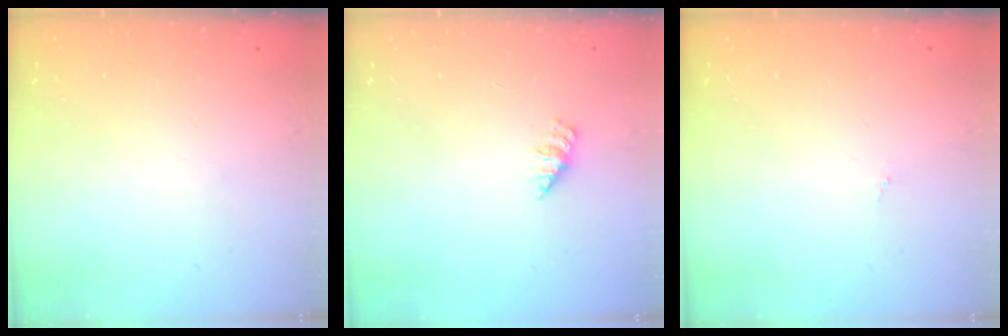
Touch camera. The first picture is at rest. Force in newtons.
{"total": 1.4, "press": 1.3, "slide": 0.2}
{"total": 0.0}